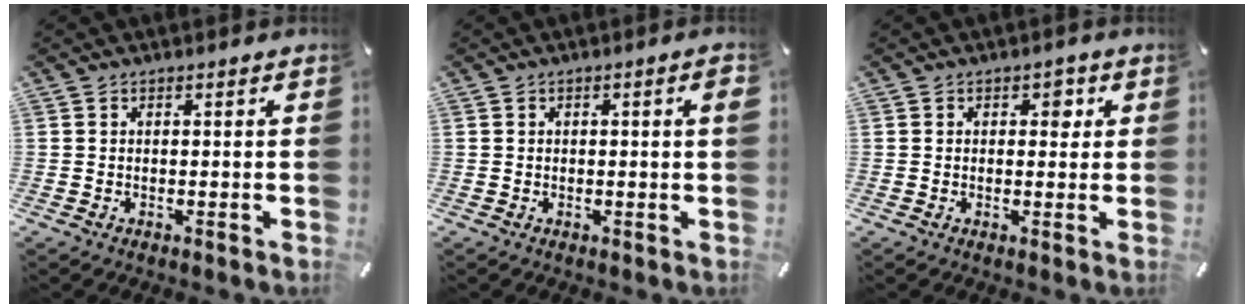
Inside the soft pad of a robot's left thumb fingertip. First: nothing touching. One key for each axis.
{"total": 1.9, "fx": 0.1, "fy": 0.4, "fz": 1.9, "tx": -0.024, "ty": -0.002, "tz": -0.001}
{"total": 3.0, "fx": 0.8, "fy": 2.1, "fz": 1.9, "tx": -0.009, "ty": -0.004, "tz": 0.004}